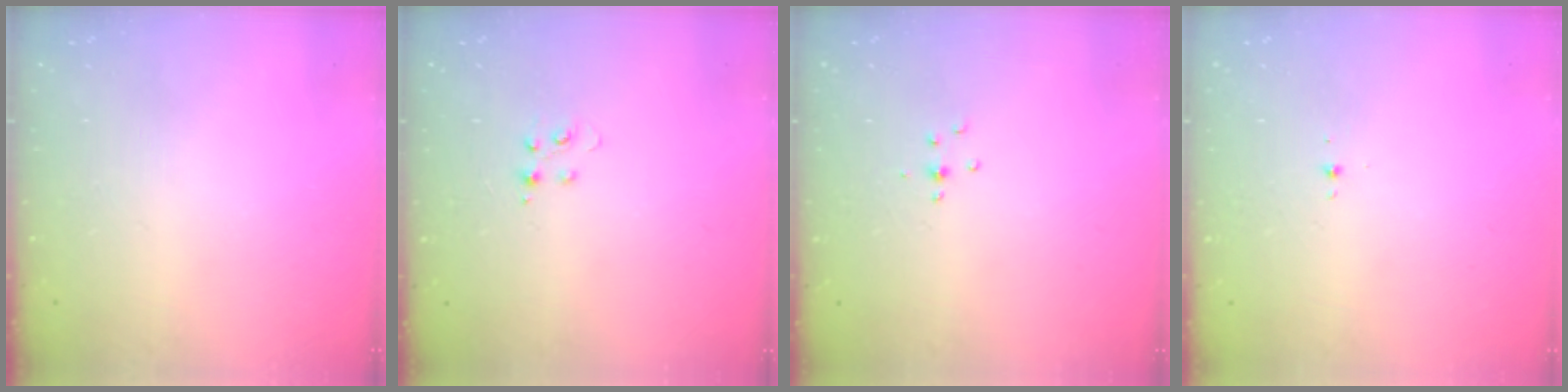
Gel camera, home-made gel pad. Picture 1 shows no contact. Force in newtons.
{"total": 3.7, "press": 3.7, "slide": 0.4}
{"total": 3.7, "press": 3.4, "slide": 1.3}
{"total": 1.9, "press": 1.8, "slide": 0.7}